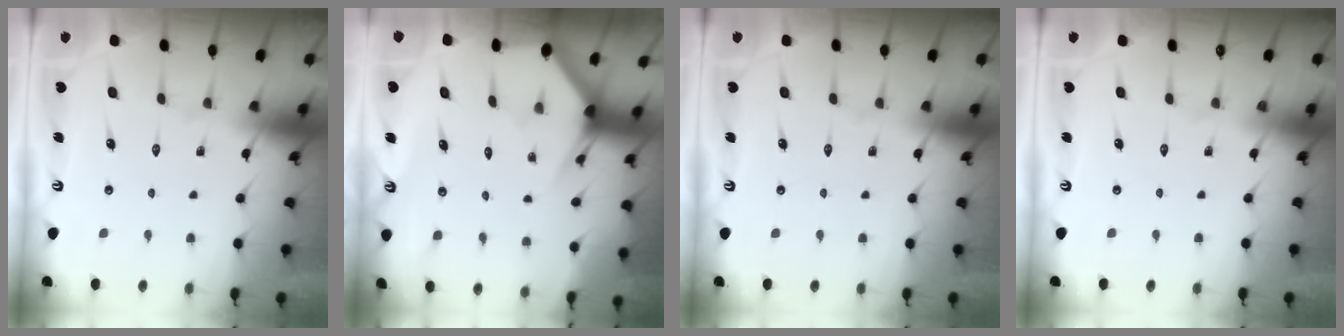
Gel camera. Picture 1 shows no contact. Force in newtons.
{"total": 2.7, "press": 2.7, "slide": 0.0}
{"total": 0.0}
{"total": 0.0}